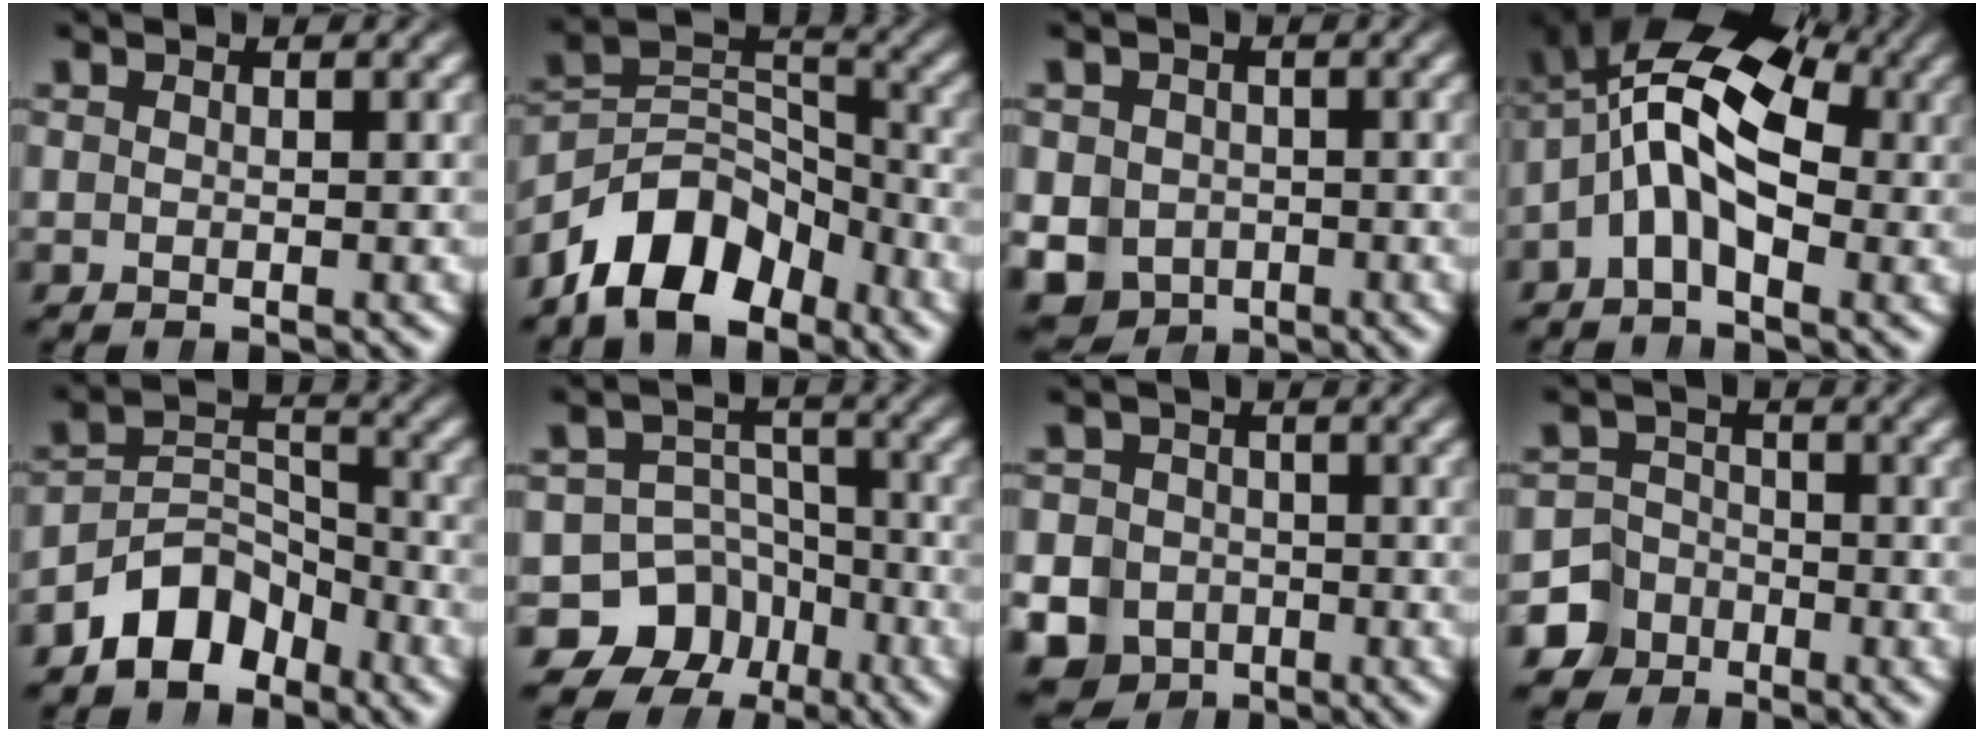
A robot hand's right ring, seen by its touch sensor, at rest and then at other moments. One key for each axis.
{"total": 9.7, "fx": -4.1, "fy": 7.0, "fz": 5.3, "tx": -0.082, "ty": -0.023, "tz": -0.064}
{"total": 10.2, "fx": -3.6, "fy": 9.0, "fz": 3.2, "tx": -0.063, "ty": -0.046, "tz": -0.049}
{"total": 15.5, "fx": 2.9, "fy": 11.1, "fz": 10.5, "tx": -0.176, "ty": -0.002, "tz": 0.020}
{"total": 6.6, "fx": -4.1, "fy": 4.3, "fz": 2.9, "tx": -0.024, "ty": -0.011, "tz": -0.072}
{"total": 14.5, "fx": -5.8, "fy": 12.4, "fz": 4.8, "tx": -0.084, "ty": -0.061, "tz": -0.088}
{"total": 11.7, "fx": -4.3, "fy": 10.4, "fz": 3.3, "tx": -0.059, "ty": -0.045, "tz": -0.070}
{"total": 7.4, "fx": -4.2, "fy": 5.8, "fz": 1.7, "tx": -0.022, "ty": -0.031, "tz": -0.065}